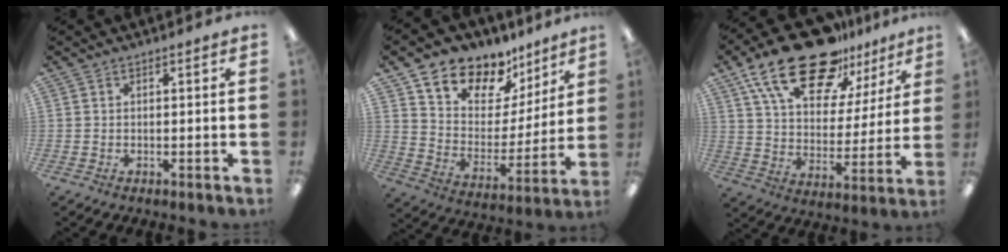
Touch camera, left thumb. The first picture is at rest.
{"total": 12.1, "force": [9.4, 7.3, 2.4], "torque": [-0.052, -0.078, 0.175]}
{"total": 22.9, "force": [16.0, 10.3, 12.8], "torque": [-0.221, -0.090, 0.280]}